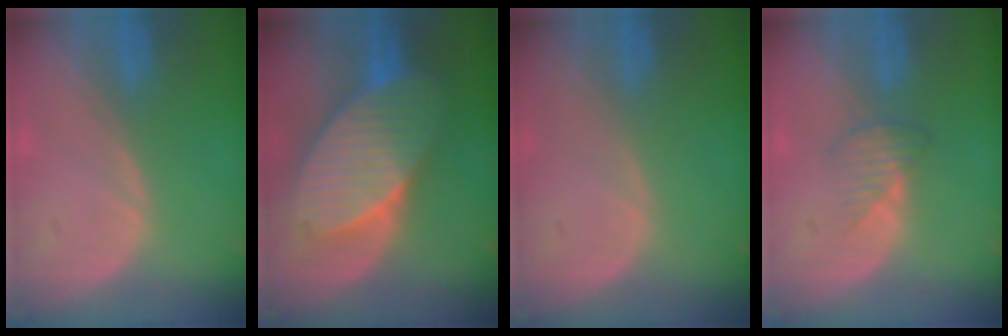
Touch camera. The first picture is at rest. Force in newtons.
{"total": 9.6, "press": 9.6, "slide": 0.4}
{"total": 0.0}
{"total": 2.7, "press": 2.6, "slide": 0.7}